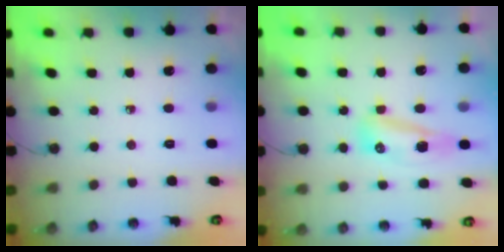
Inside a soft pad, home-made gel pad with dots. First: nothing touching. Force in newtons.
{"total": 8.4, "press": 8.2, "slide": 2.0}